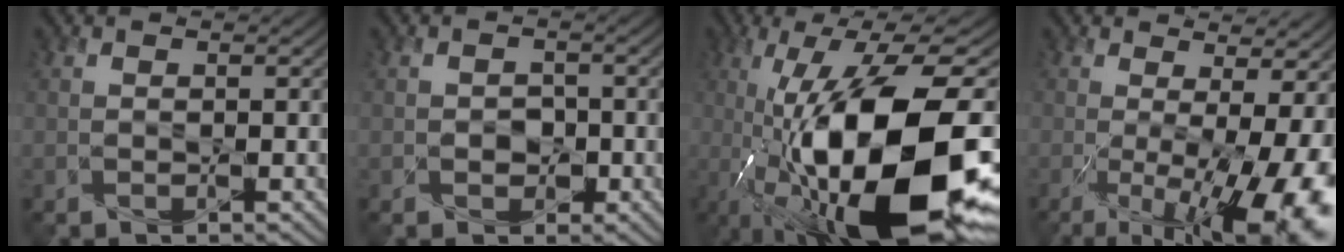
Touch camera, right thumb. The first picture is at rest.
{"total": 1.9, "force": [-0.8, 1.6, 0.5], "torque": [-0.009, -0.006, -0.012]}
{"total": 19.4, "force": [-5.2, 6.6, 17.5], "torque": [-0.322, -0.002, -0.085]}
{"total": 14.7, "force": [-3.2, 5.4, 13.3], "torque": [-0.185, -0.033, -0.021]}